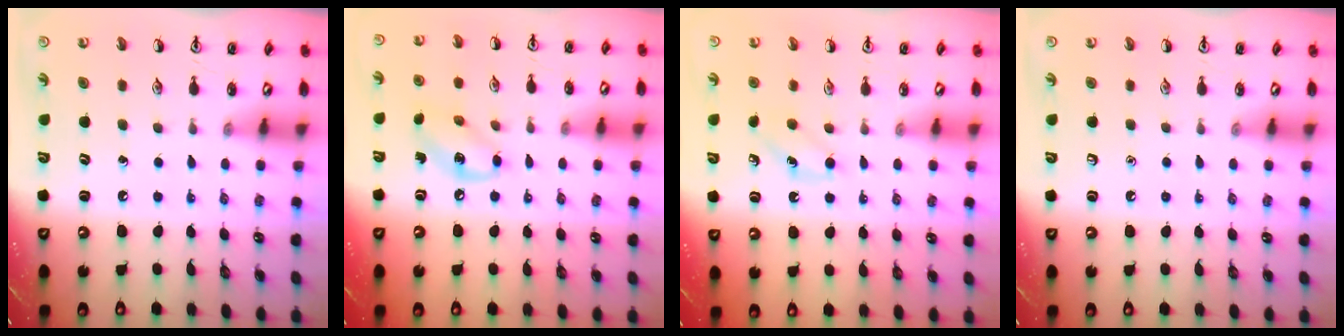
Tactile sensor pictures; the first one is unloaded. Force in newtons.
{"total": 6.8, "press": 6.8, "slide": 1.0}
{"total": 3.9, "press": 3.7, "slide": 1.3}
{"total": 0.0}